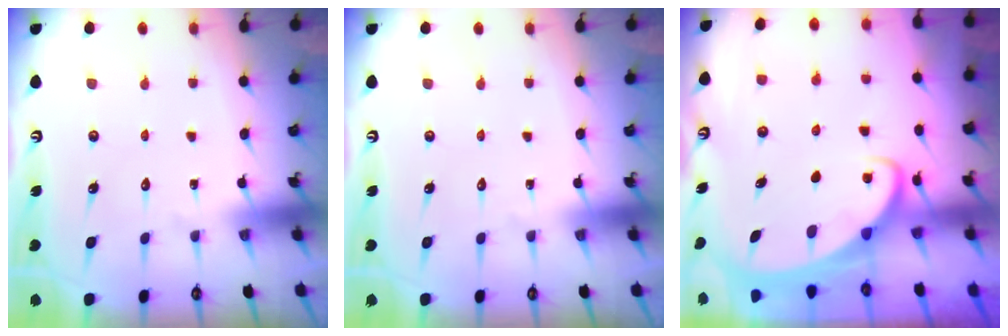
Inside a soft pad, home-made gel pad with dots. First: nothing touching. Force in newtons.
{"total": 0.0}
{"total": 2.7, "press": 2.7, "slide": 0.3}